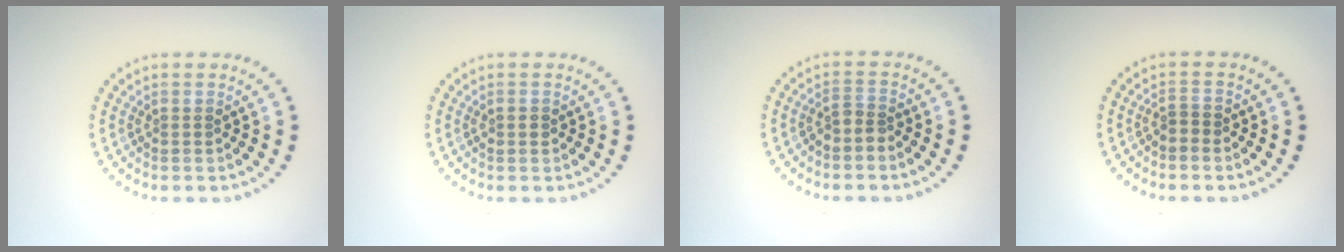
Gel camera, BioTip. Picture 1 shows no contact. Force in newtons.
{"total": 1.1, "press": 1.0, "slide": 0.3}
{"total": 1.6, "press": 1.2, "slide": 1.0}
{"total": 0.8, "press": 0.6, "slide": 0.6}